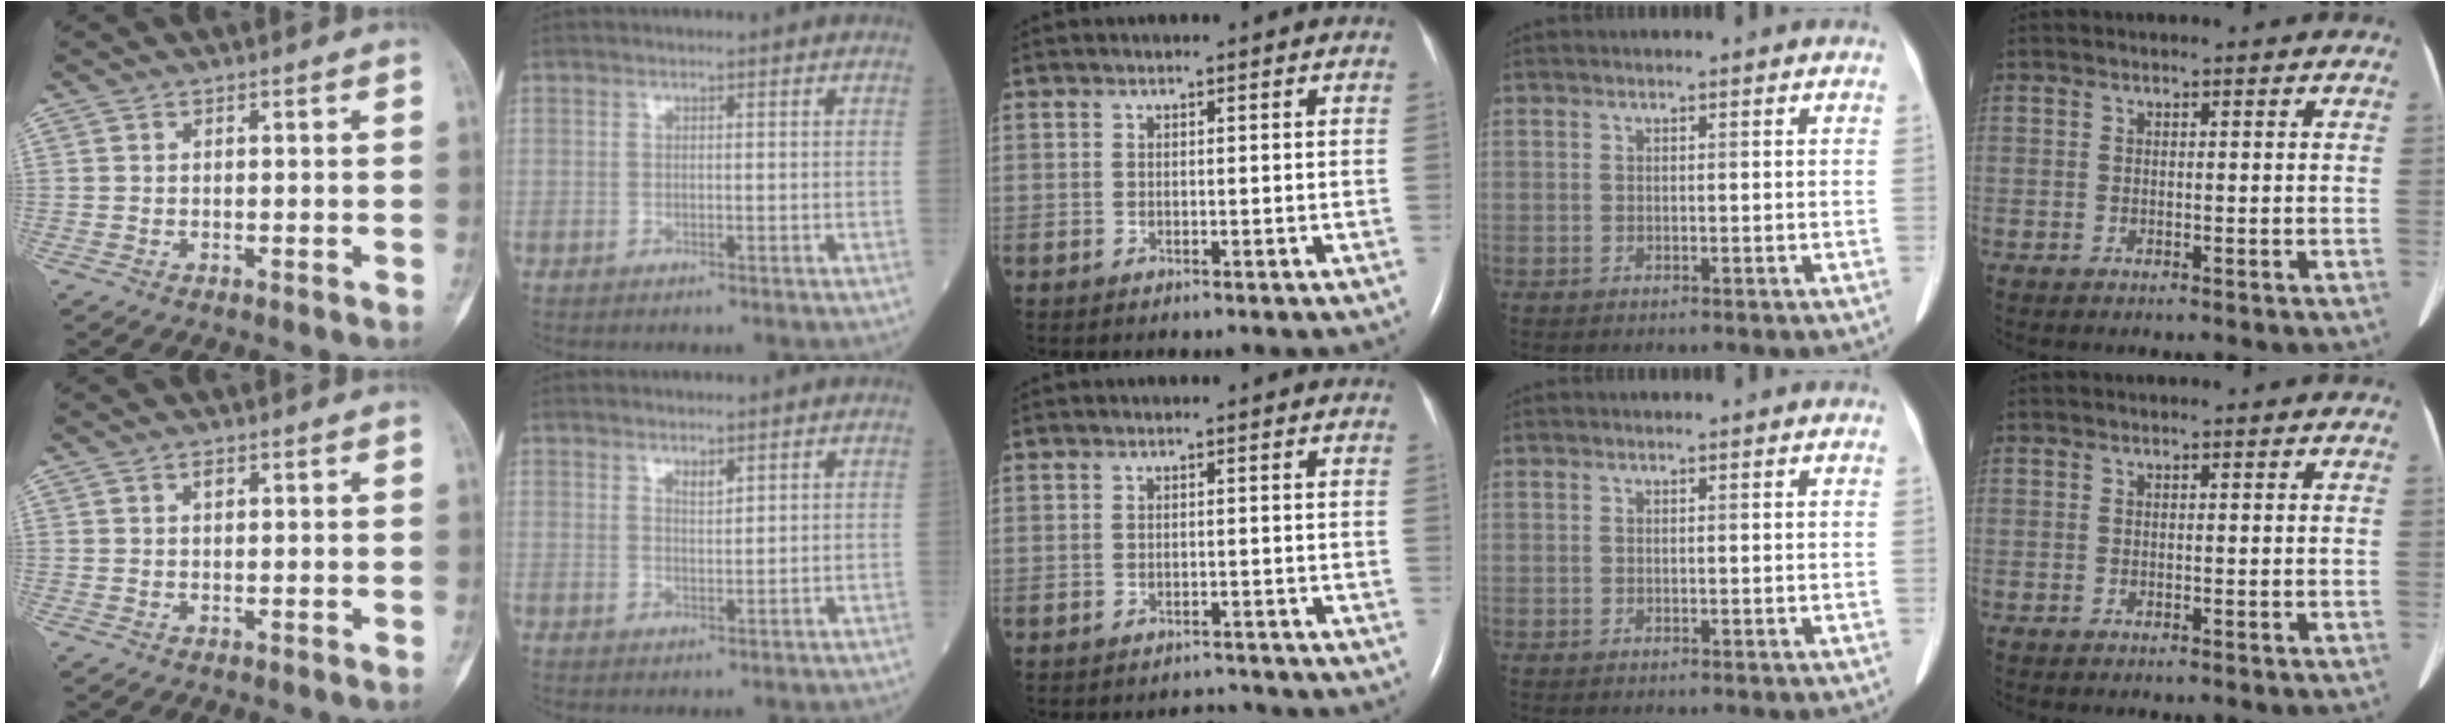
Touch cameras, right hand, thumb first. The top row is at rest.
{"thumb": {"total": 1.1, "force": [0.5, 0.7, 0.7], "torque": [-0.007, 0.000, 0.007]}, "index": {"total": 1.6, "force": [1.3, 0.4, 1.0], "torque": [-0.019, -0.002, 0.027]}, "middle": {"total": 1.6, "force": [-1.5, 0.2, -0.5], "torque": [0.009, -0.005, -0.019]}}